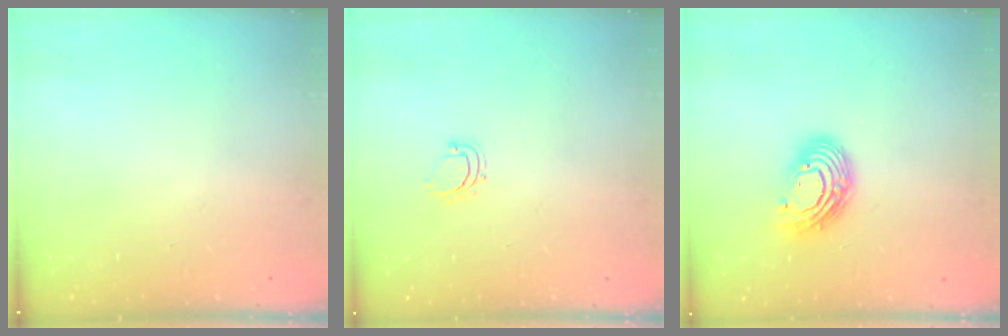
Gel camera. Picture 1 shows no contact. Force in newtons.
{"total": 4.3, "press": 4.2, "slide": 0.6}
{"total": 11.9, "press": 11.9, "slide": 1.0}